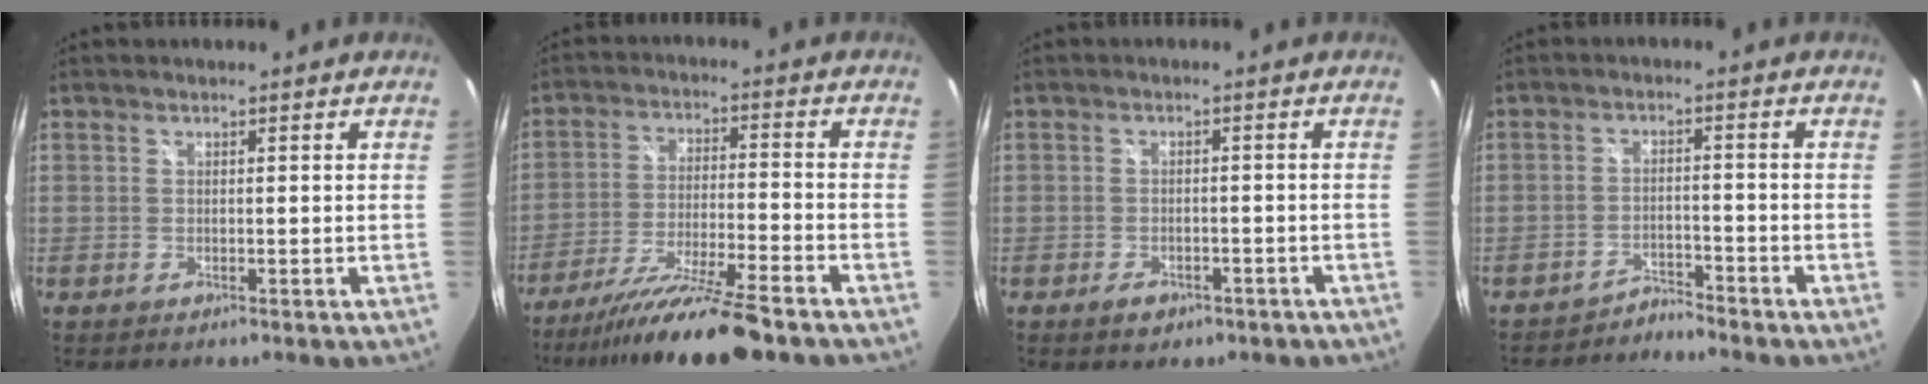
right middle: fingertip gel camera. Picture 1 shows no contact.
{"total": 15.6, "force": [-12.7, 0.5, 9.0], "torque": [-0.175, -0.025, -0.213]}
{"total": 4.1, "force": [-2.5, 2.6, 2.0], "torque": [-0.040, 0.004, -0.025]}
{"total": 3.1, "force": [-3.1, -0.1, -0.3], "torque": [0.002, 0.004, -0.054]}